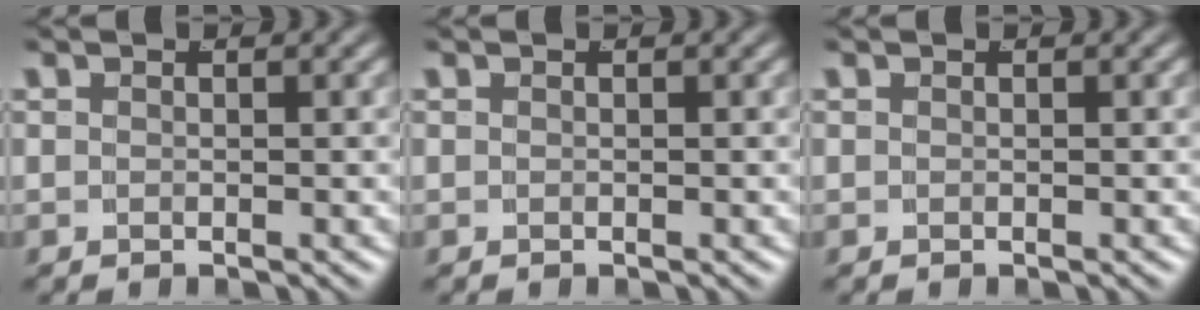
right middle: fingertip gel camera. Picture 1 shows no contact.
{"total": 0.0}
{"total": 0.0}